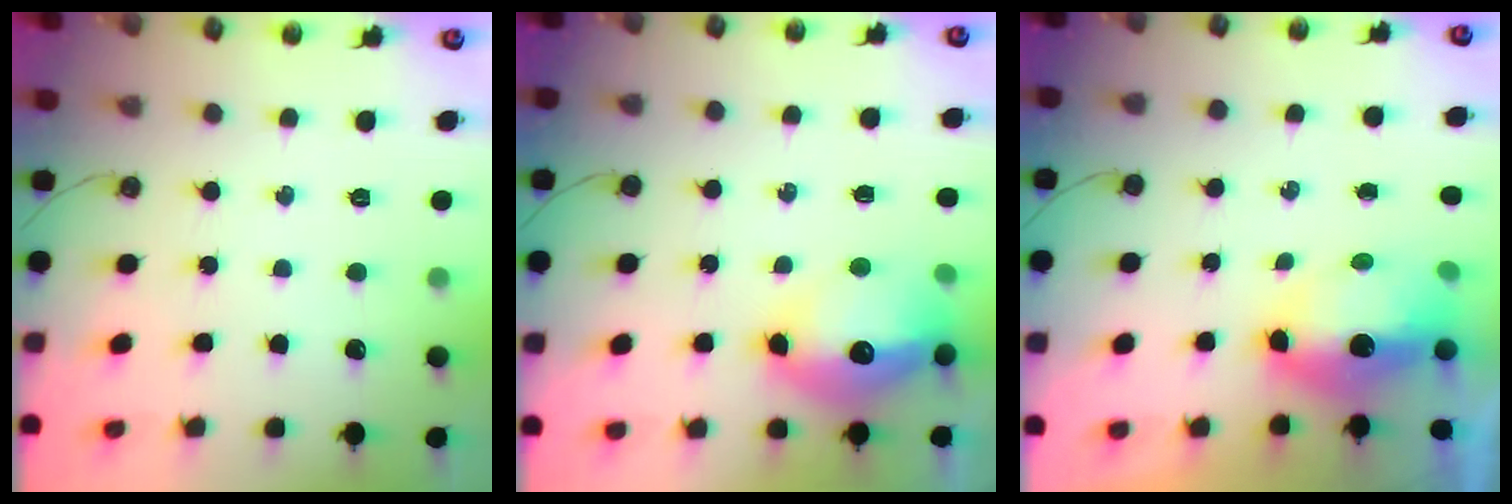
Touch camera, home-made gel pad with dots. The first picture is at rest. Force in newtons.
{"total": 14.1, "press": 14.1, "slide": 1.3}
{"total": 7.3, "press": 7.2, "slide": 0.7}